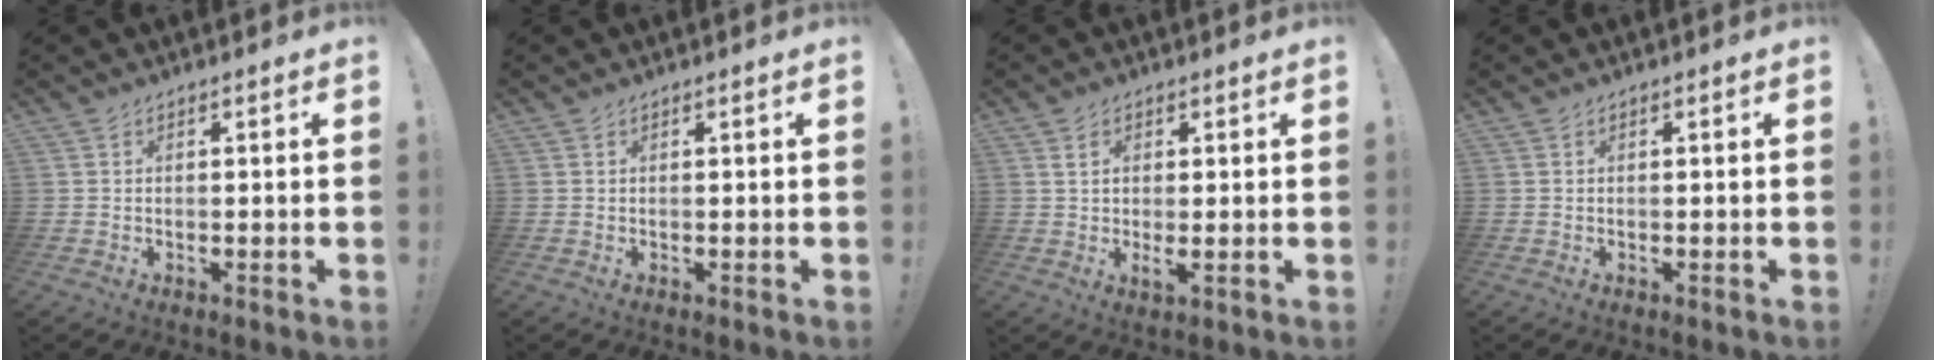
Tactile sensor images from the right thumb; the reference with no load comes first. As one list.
[{"total": 0.0}, {"total": 3.2, "force": [0.6, 0.9, 3.0], "torque": [-0.062, -0.010, 0.006]}, {"total": 0.0}]